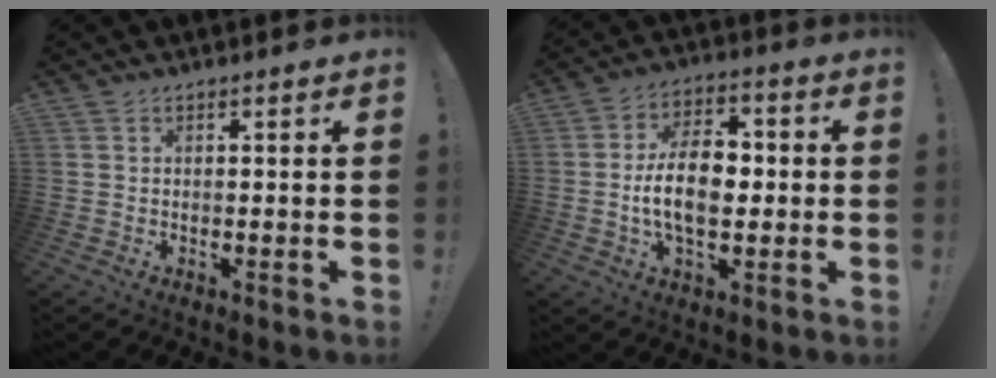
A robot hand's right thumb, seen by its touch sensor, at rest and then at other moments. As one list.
[{"total": 13.6, "force": [-1.0, 8.2, 10.9], "torque": [-0.204, 0.011, -0.021]}]